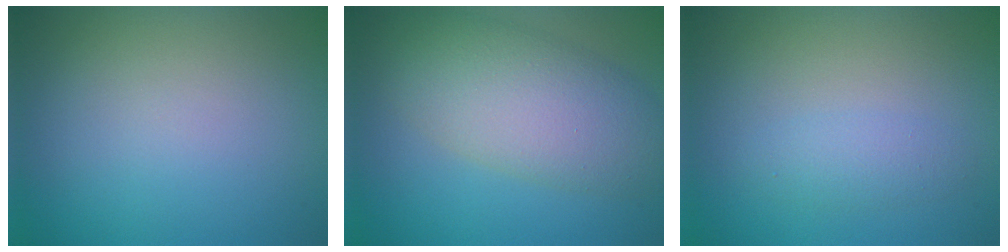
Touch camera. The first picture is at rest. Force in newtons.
{"total": 7.5, "press": 7.5, "slide": 0.3}
{"total": 1.6, "press": 1.6, "slide": 0.0}